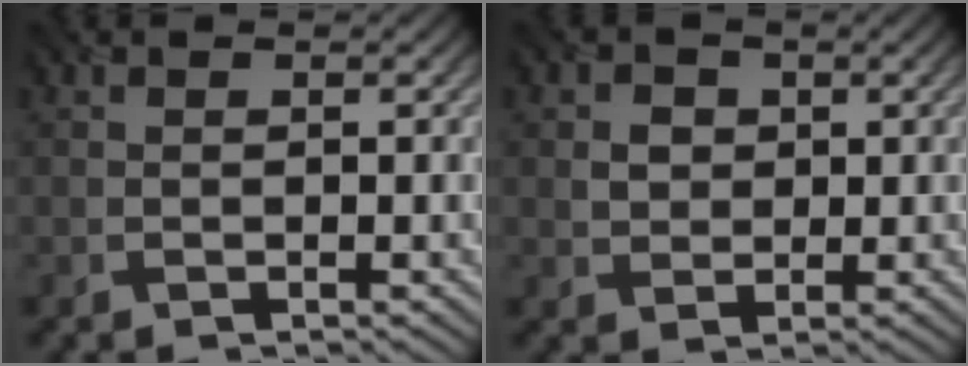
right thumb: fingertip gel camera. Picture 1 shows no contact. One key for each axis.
{"total": 2.8, "fx": 0.5, "fy": 2.5, "fz": 1.2, "tx": -0.029, "ty": -0.002, "tz": 0.003}